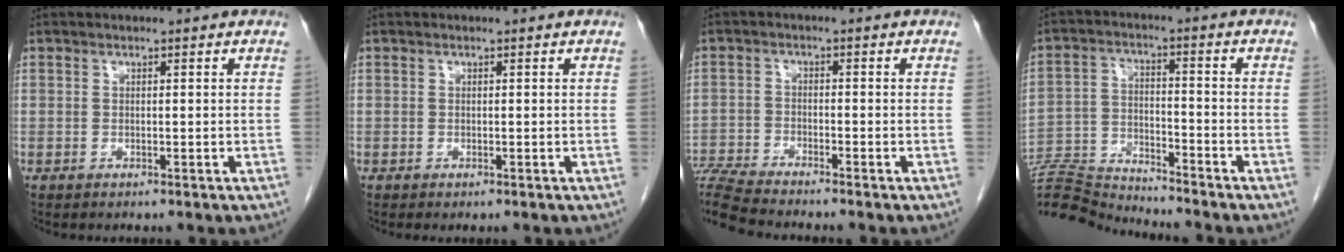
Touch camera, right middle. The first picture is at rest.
{"total": 0.0}
{"total": 9.2, "force": [-8.6, -0.9, 3.0], "torque": [-0.061, -0.012, -0.156]}
{"total": 11.2, "force": [-11.2, -1.0, 0.6], "torque": [-0.013, 0.012, -0.212]}